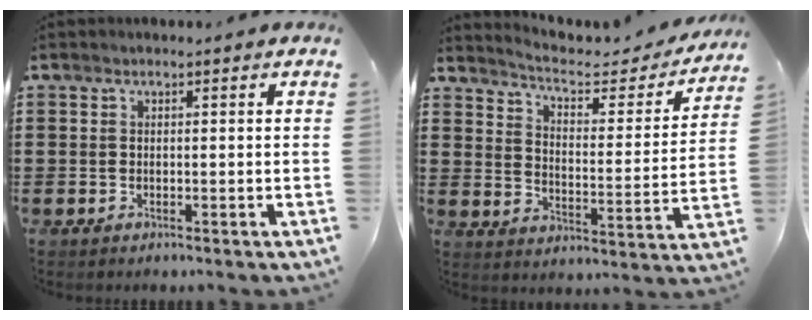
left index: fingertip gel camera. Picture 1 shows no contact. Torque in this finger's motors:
{"motor_torque": [1.03, -1.11, 0.18, 0.05]}